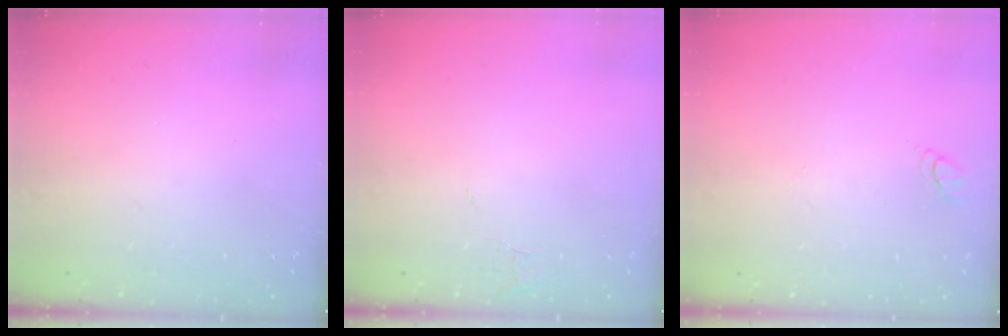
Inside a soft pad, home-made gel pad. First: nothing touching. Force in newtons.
{"total": 3.8, "press": 3.8, "slide": 0.4}
{"total": 3.0, "press": 3.0, "slide": 0.3}